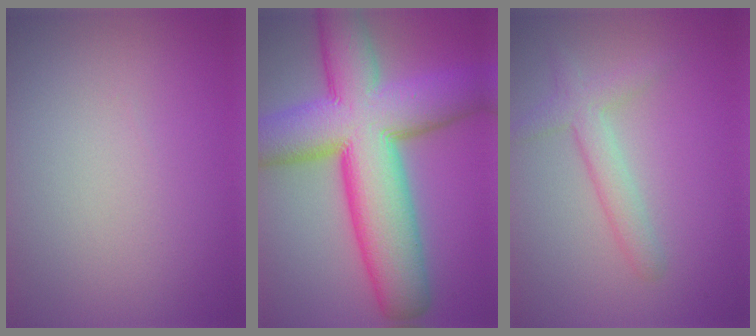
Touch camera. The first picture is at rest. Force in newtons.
{"total": 14.7, "press": 14.7, "slide": 0.4}
{"total": 2.7, "press": 2.6, "slide": 0.1}